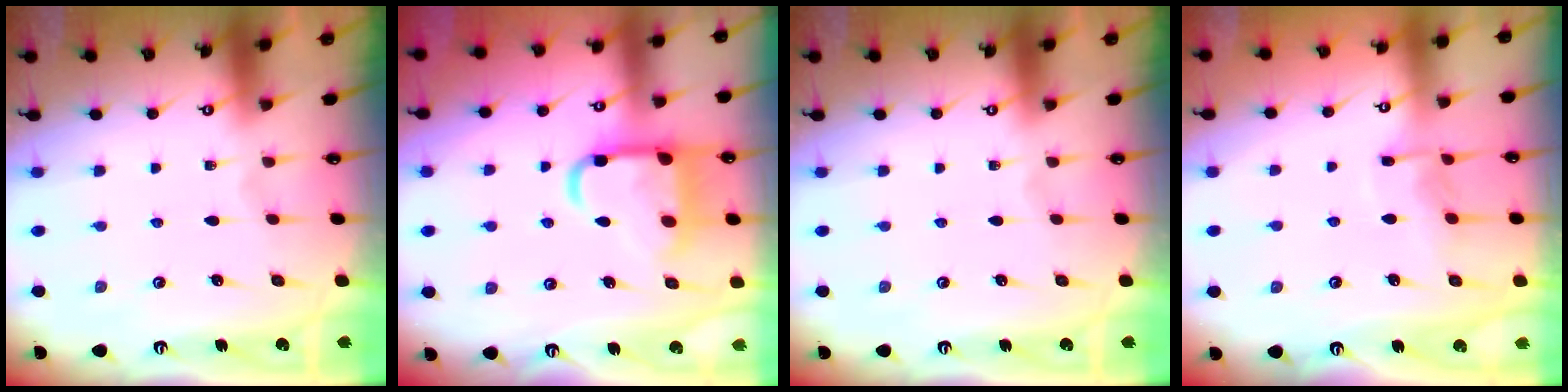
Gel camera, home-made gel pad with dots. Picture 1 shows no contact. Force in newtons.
{"total": 15.2, "press": 15.1, "slide": 1.4}
{"total": 0.0}
{"total": 6.6, "press": 6.6, "slide": 0.8}